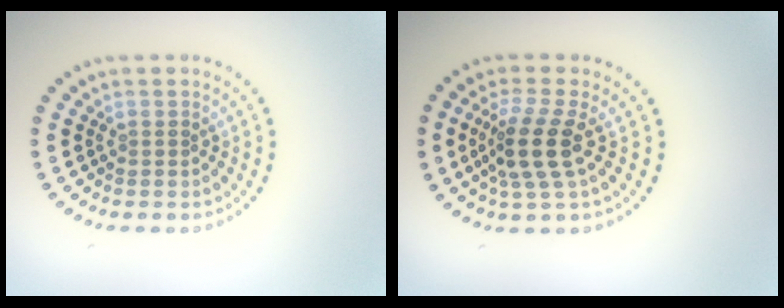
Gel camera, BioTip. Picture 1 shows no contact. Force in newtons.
{"total": 4.0, "press": 3.1, "slide": 2.5}